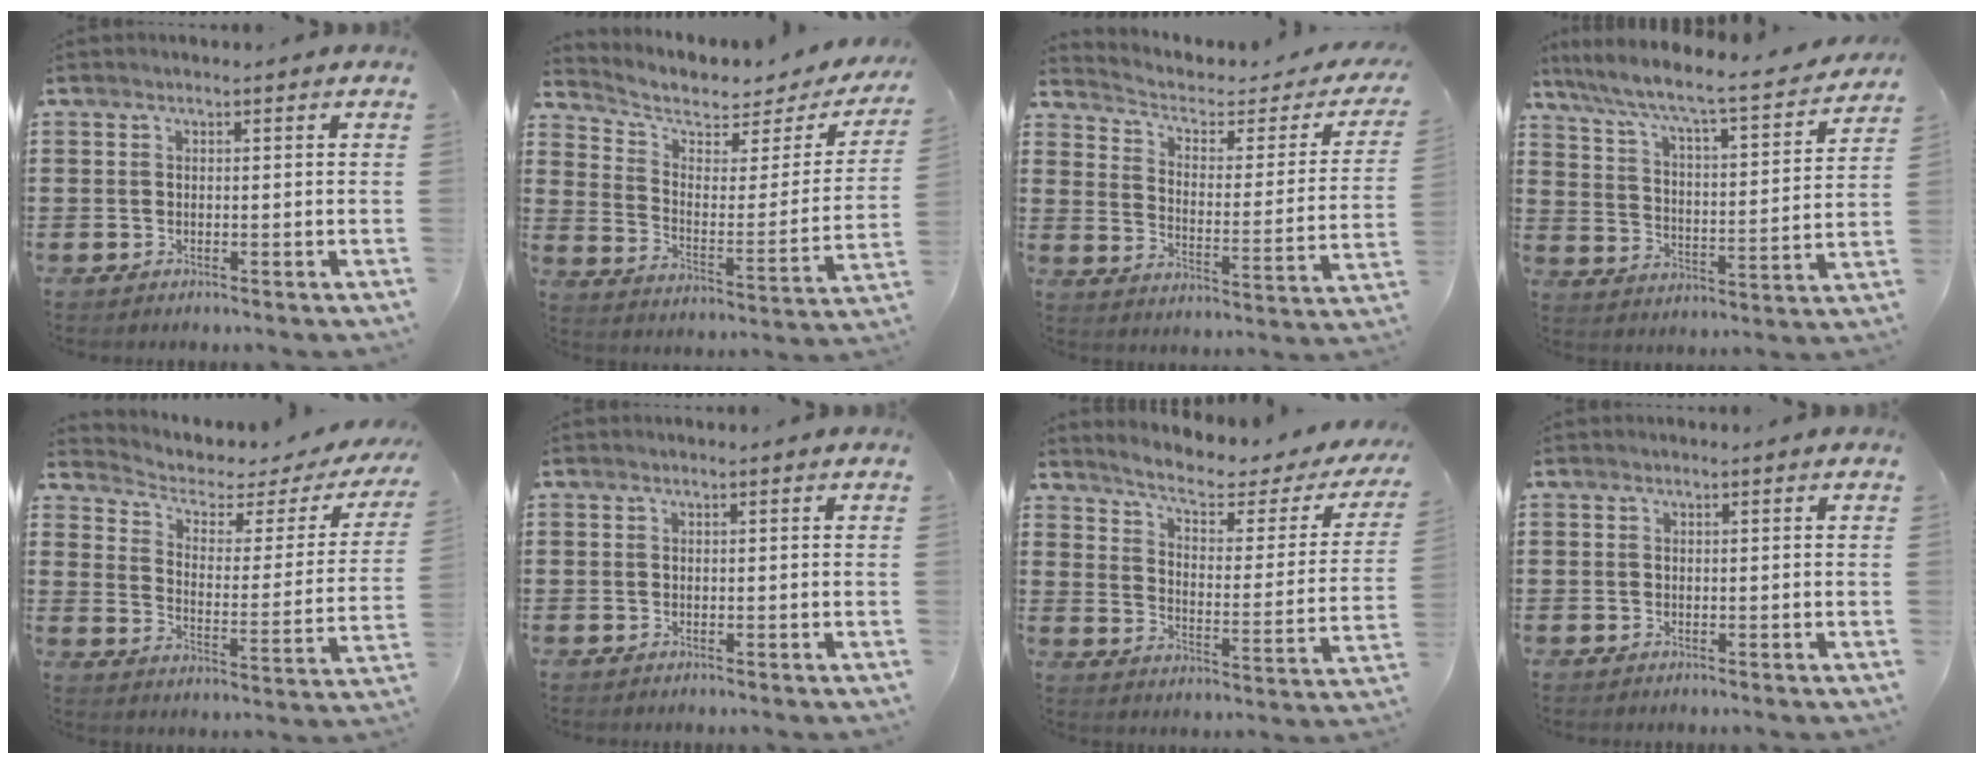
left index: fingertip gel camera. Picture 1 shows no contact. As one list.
[{"total": 4.7, "force": [3.6, 2.0, 2.2], "torque": [-0.066, -0.026, 0.058]}, {"total": 2.8, "force": [1.7, 1.4, 1.6], "torque": [-0.047, -0.013, 0.020]}, {"total": 5.9, "force": [5.1, 0.0, 3.0], "torque": [-0.083, -0.045, 0.074]}, {"total": 3.1, "force": [1.8, 1.7, 1.9], "torque": [-0.052, -0.014, 0.022]}, {"total": 0.0}, {"total": 5.1, "force": [3.7, 1.1, 3.3], "torque": [-0.076, -0.023, 0.052]}, {"total": 0.0}]